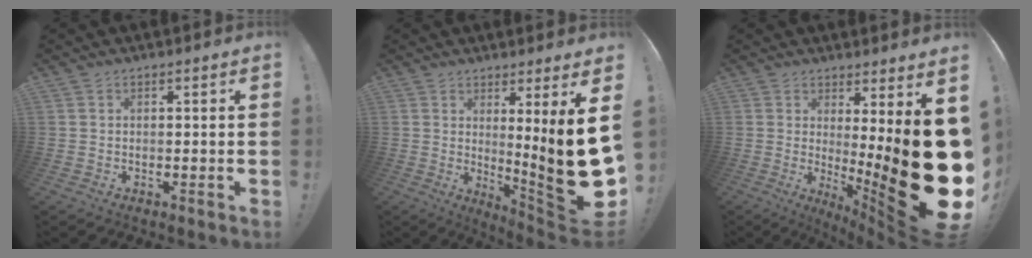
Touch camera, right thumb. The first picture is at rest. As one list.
[{"total": 17.2, "force": [1.5, 0.3, 17.2], "torque": [-0.240, -0.050, 0.029]}, {"total": 25.7, "force": [-1.1, 4.9, 25.2], "torque": [-0.321, -0.065, 0.010]}]